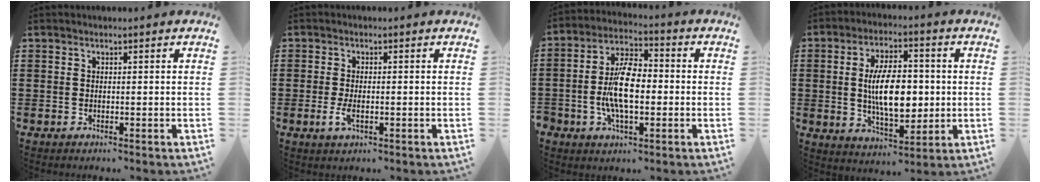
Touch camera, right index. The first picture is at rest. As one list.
[{"total": 2.6, "force": [-0.6, 0.9, 2.3], "torque": [-0.059, -0.008, -0.015]}, {"total": 9.0, "force": [-1.4, 4.4, 7.7], "torque": [-0.168, 0.003, -0.031]}, {"total": 10.3, "force": [0.3, 5.0, 9.0], "torque": [-0.157, 0.001, -0.002]}]